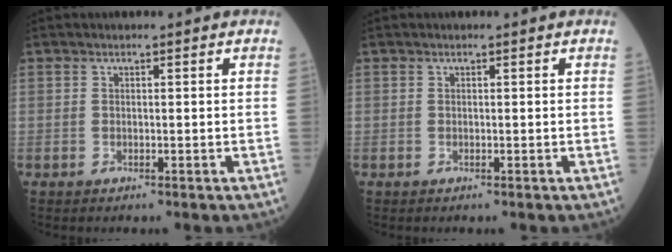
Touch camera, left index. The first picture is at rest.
{"total": 0.0}